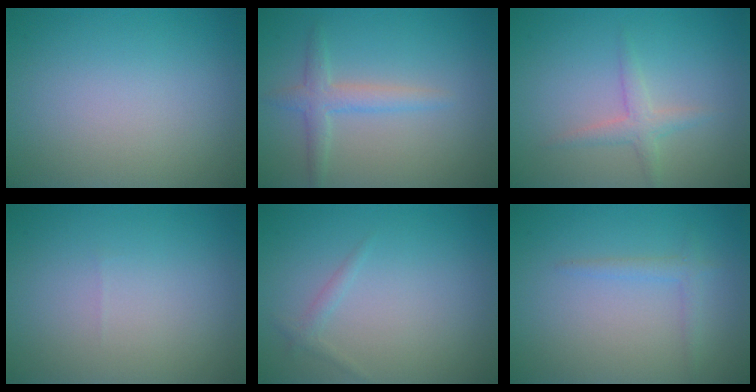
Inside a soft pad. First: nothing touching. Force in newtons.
{"total": 2.2, "press": 2.2, "slide": 0.0}
{"total": 1.9, "press": 1.9, "slide": 0.1}
{"total": 0.0}
{"total": 0.9, "press": 0.9, "slide": 0.0}
{"total": 1.3, "press": 1.3, "slide": 0.1}